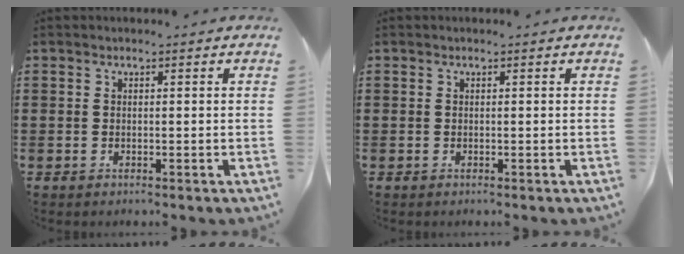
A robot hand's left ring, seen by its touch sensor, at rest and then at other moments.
{"total": 0.0}